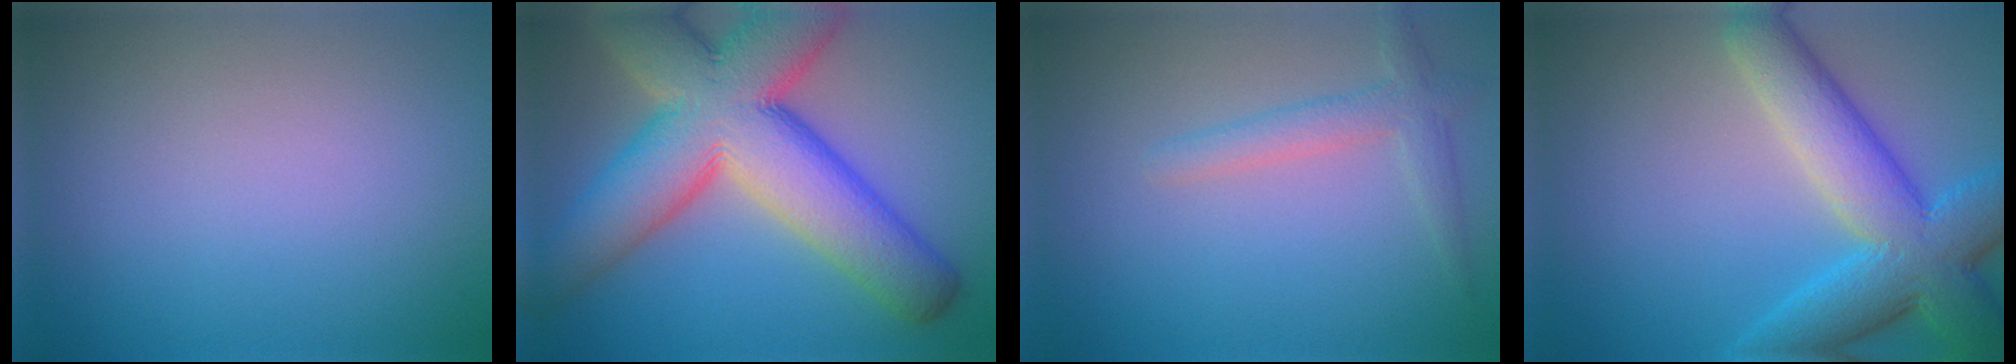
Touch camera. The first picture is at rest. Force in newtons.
{"total": 14.2, "press": 14.2, "slide": 0.6}
{"total": 2.3, "press": 2.3, "slide": 0.2}
{"total": 9.0, "press": 9.0, "slide": 0.7}